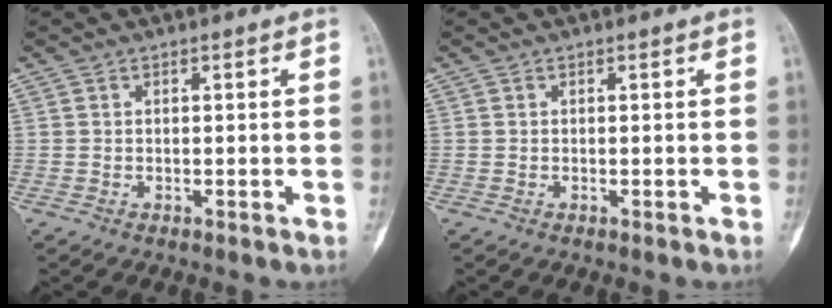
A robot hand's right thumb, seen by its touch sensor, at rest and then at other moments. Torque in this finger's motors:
{"motor_torque": [0.00, 0.00, 0.12, 0.11, 0.08]}